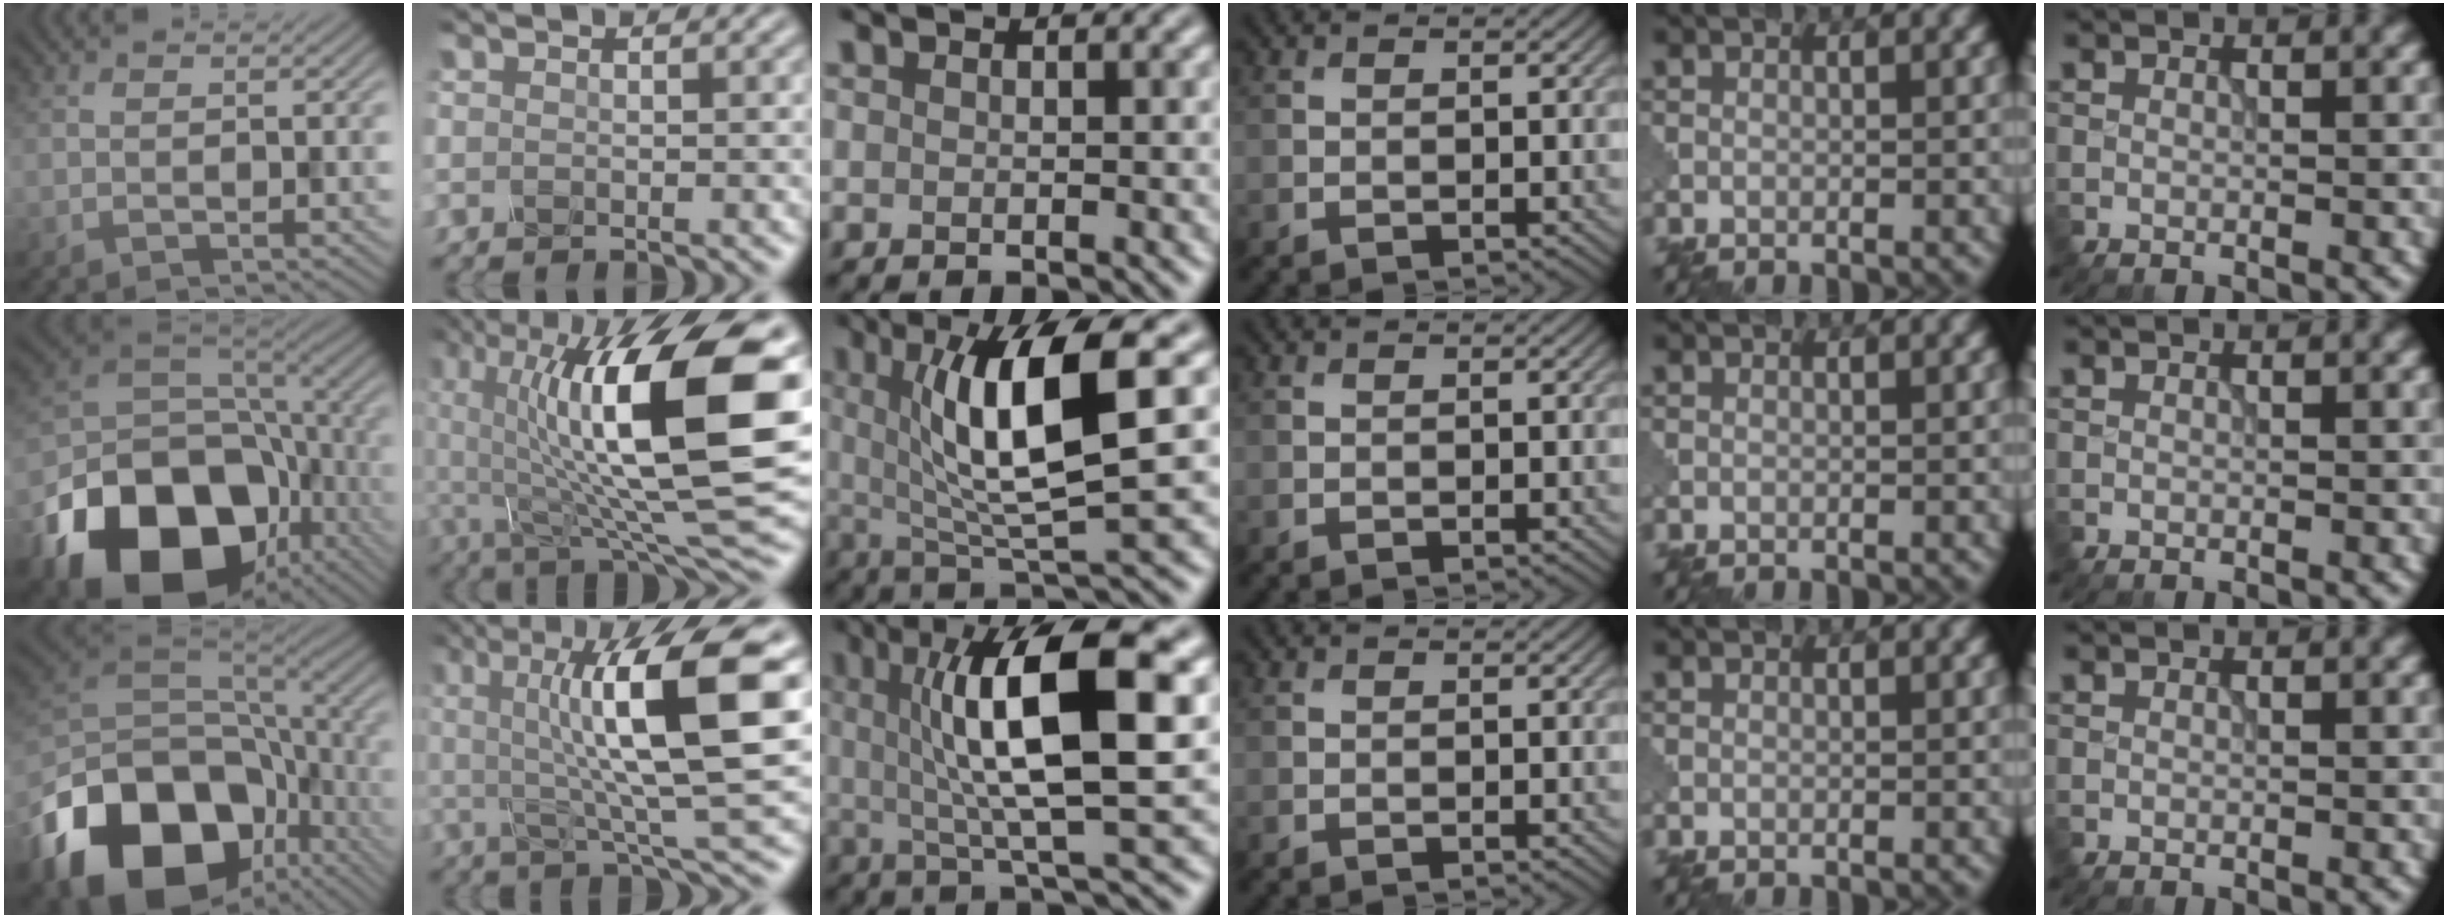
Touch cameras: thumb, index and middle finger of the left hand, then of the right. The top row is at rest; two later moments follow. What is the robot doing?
{"motion": "shake", "object": "sieve"}